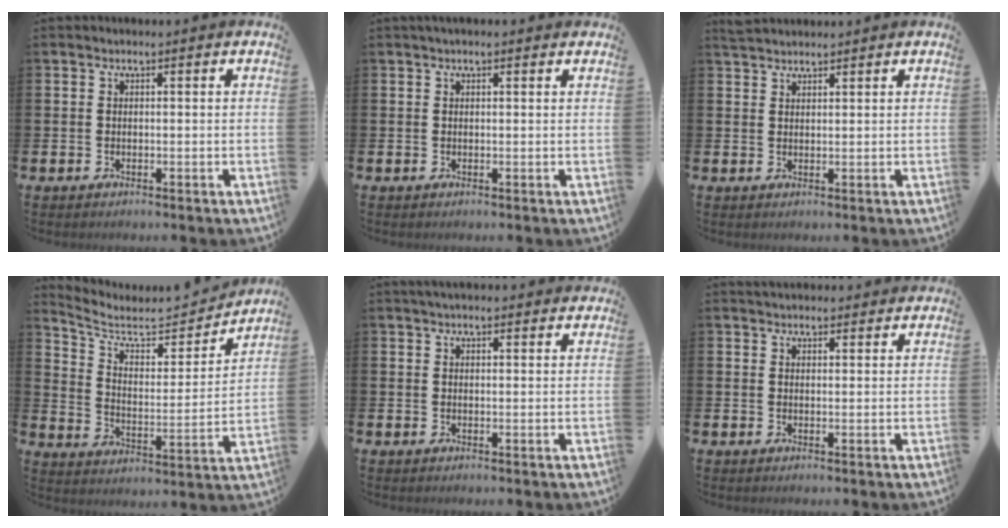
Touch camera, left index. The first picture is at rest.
{"total": 0.9, "force": [0.7, 0.2, 0.5], "torque": [-0.006, 0.002, 0.011]}
{"total": 2.2, "force": [2.2, 0.5, 0.1], "torque": [0.005, -0.006, 0.038]}
{"total": 6.8, "force": [6.1, 2.3, 1.9], "torque": [-0.064, -0.058, 0.098]}
{"total": 2.2, "force": [2.1, 0.4, 0.5], "torque": [-0.010, -0.003, 0.038]}
{"total": 2.6, "force": [2.4, 0.7, 0.1], "torque": [0.004, -0.009, 0.043]}